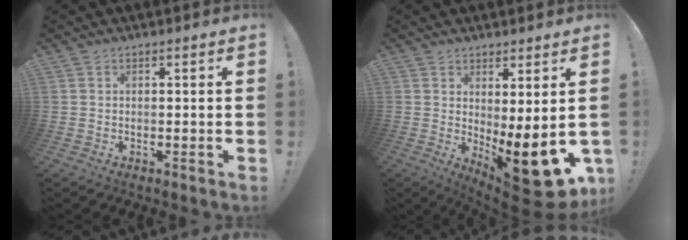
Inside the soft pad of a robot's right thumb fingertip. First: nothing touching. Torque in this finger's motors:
{"motor_torque": [0.09, 1.10, 1.36, -0.11, 0.10]}